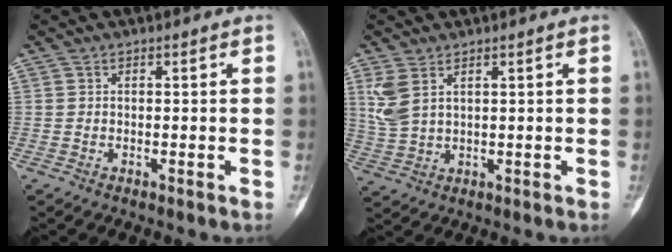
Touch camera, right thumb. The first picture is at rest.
{"total": 5.5, "force": [2.6, 3.1, 3.8], "torque": [-0.083, 0.000, 0.064]}